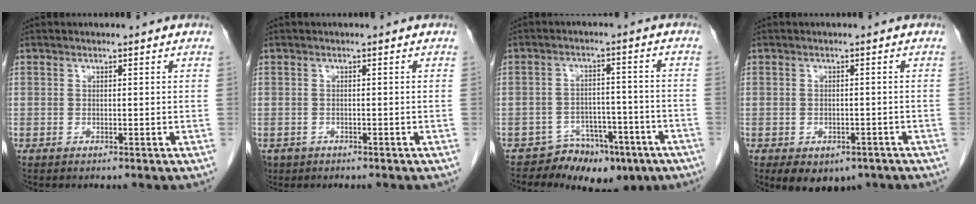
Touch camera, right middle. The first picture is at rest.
{"total": 3.0, "force": [-2.0, 2.2, 0.6], "torque": [-0.014, -0.001, -0.033]}
{"total": 8.5, "force": [-5.9, 5.1, 3.1], "torque": [-0.027, 0.025, -0.084]}
{"total": 7.2, "force": [-4.7, 4.3, 3.3], "torque": [-0.038, 0.003, -0.059]}